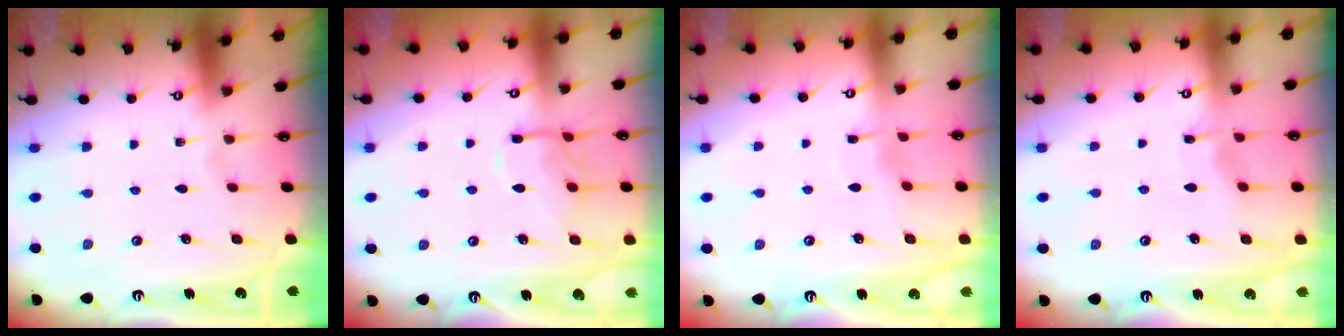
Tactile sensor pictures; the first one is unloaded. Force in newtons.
{"total": 10.0, "press": 10.0, "slide": 0.6}
{"total": 4.6, "press": 4.6, "slide": 0.4}
{"total": 4.3, "press": 4.2, "slide": 0.3}